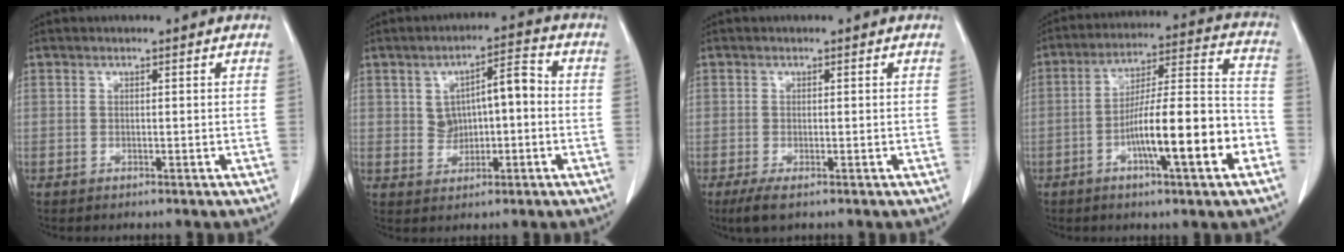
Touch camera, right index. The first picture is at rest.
{"total": 6.8, "force": [0.3, 3.4, 5.9], "torque": [-0.092, 0.031, 0.010]}
{"total": 2.3, "force": [-1.4, 0.7, 1.7], "torque": [-0.039, -0.006, -0.022]}
{"total": 15.4, "force": [-5.8, 1.5, 14.2], "torque": [-0.227, 0.011, -0.092]}